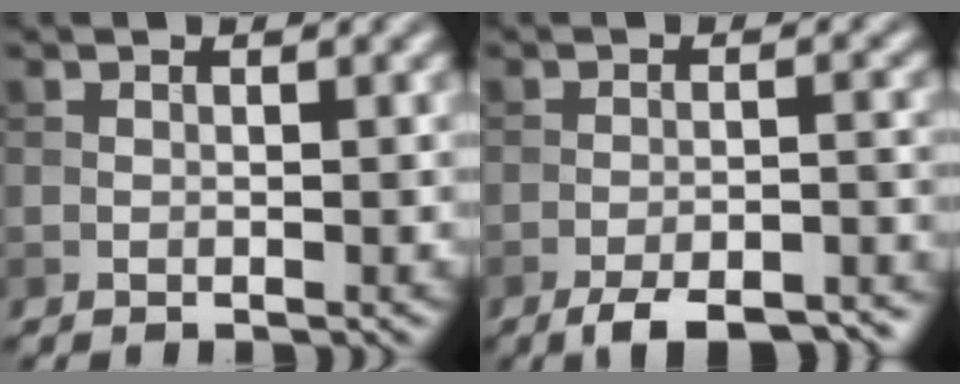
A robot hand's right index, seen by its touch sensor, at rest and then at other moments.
{"total": 7.7, "force": [-6.3, 2.0, 3.9], "torque": [-0.061, -0.011, -0.086]}